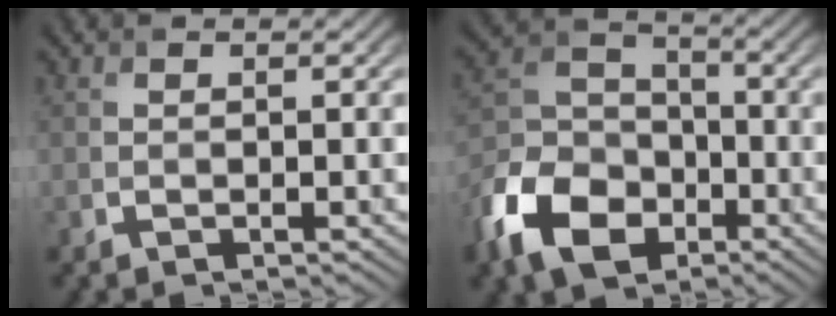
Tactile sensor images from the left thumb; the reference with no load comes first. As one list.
[{"total": 12.3, "force": [-6.5, 8.1, 6.6], "torque": [-0.163, -0.016, -0.147]}]